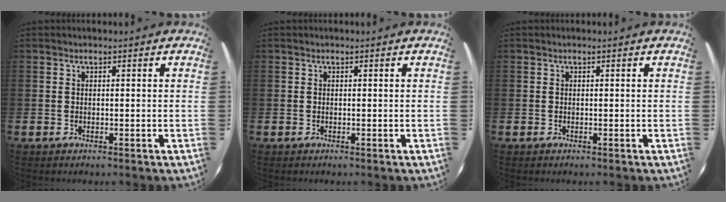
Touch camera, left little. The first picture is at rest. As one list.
[{"total": 0.0}, {"total": 0.0}]